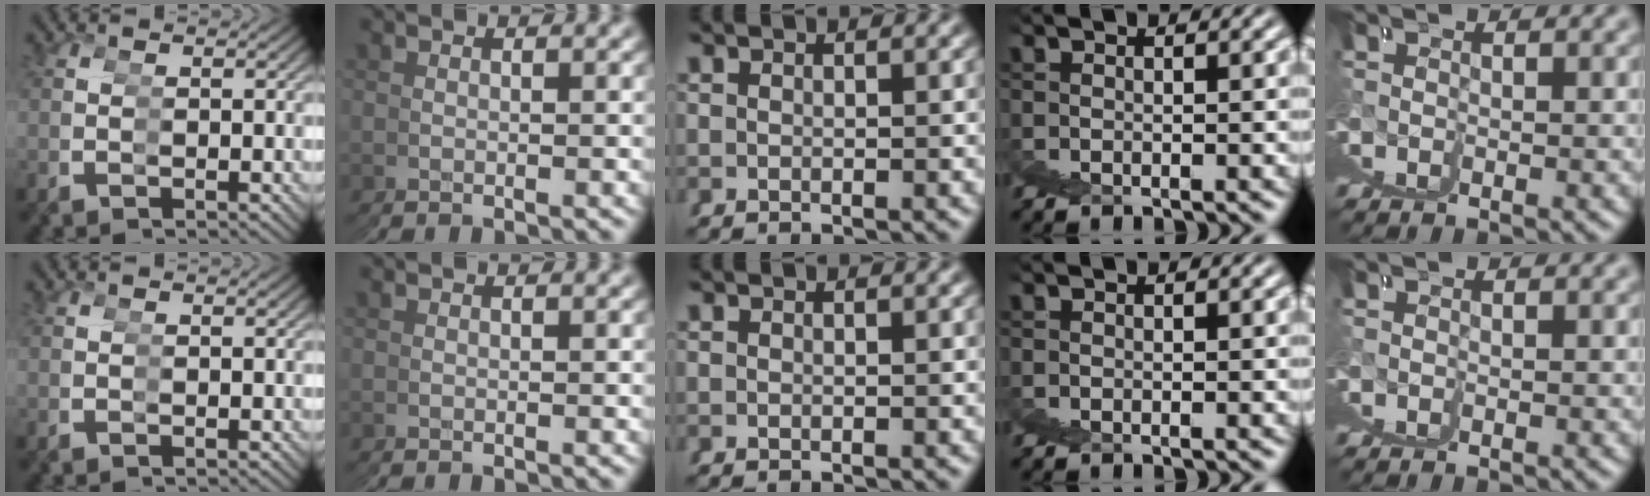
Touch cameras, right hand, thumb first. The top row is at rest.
{}